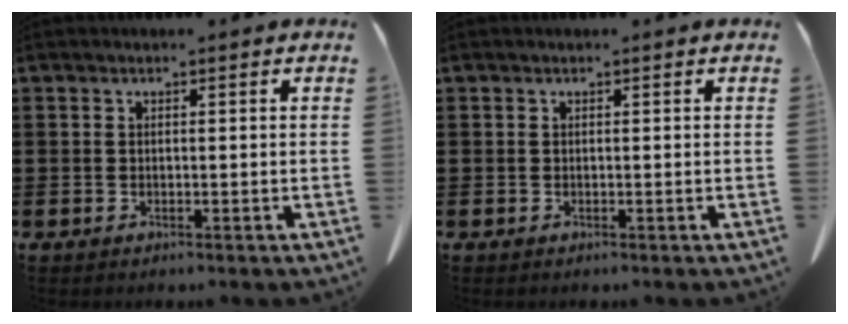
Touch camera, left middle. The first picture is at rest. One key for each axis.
{"total": 0.0}